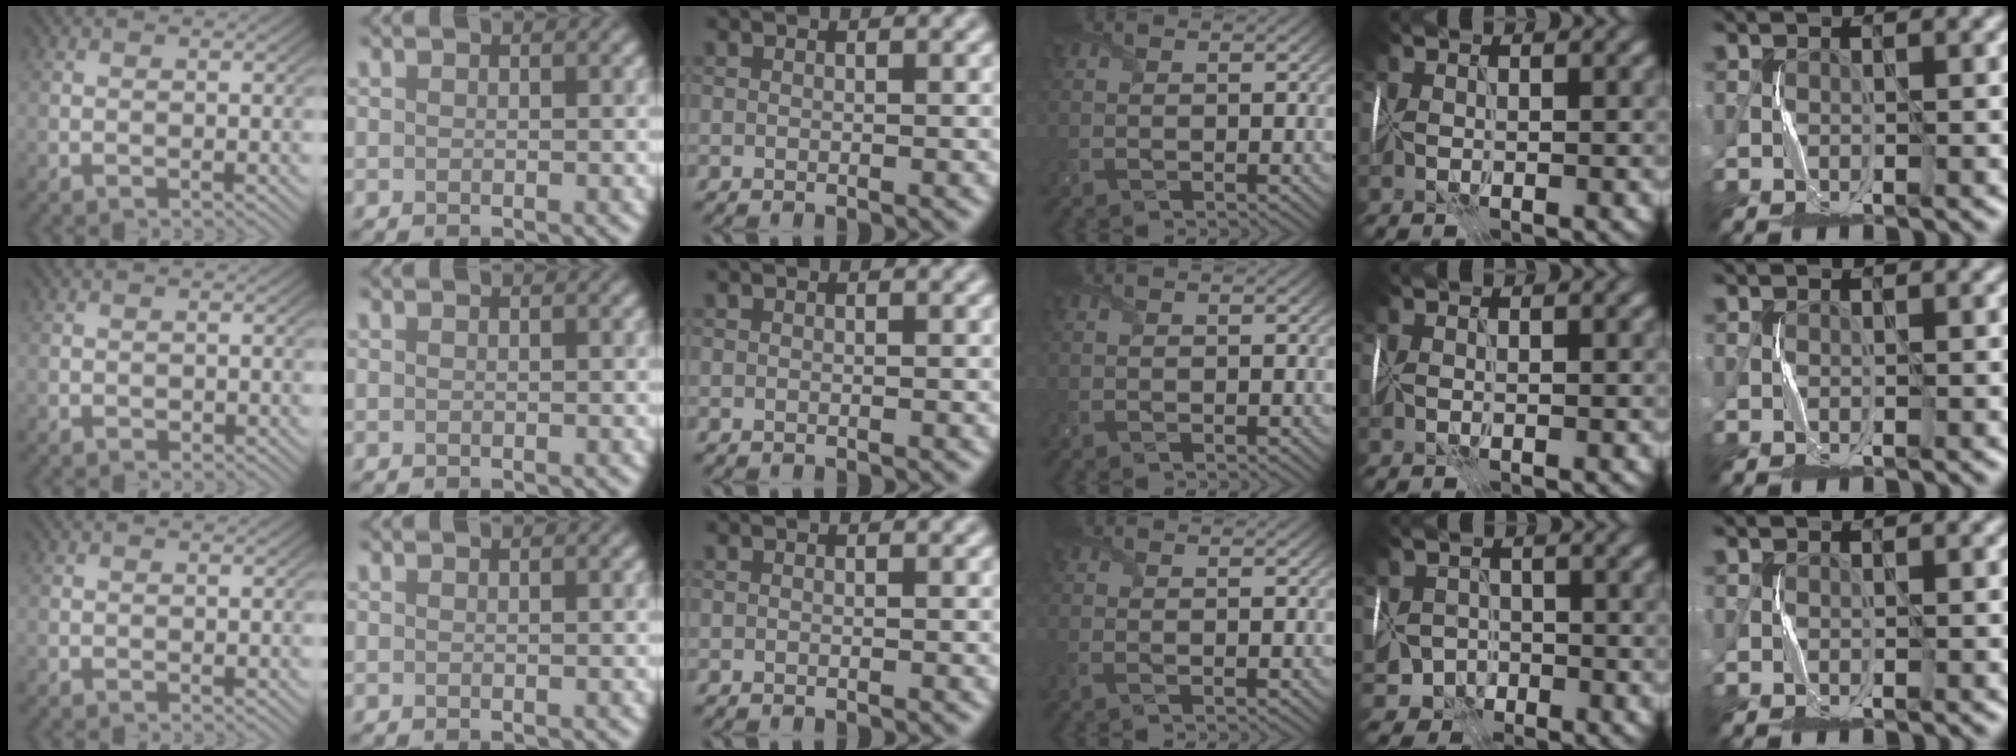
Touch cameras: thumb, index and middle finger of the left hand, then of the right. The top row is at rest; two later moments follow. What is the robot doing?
{"motion": "wrap", "object": "cellophane"}